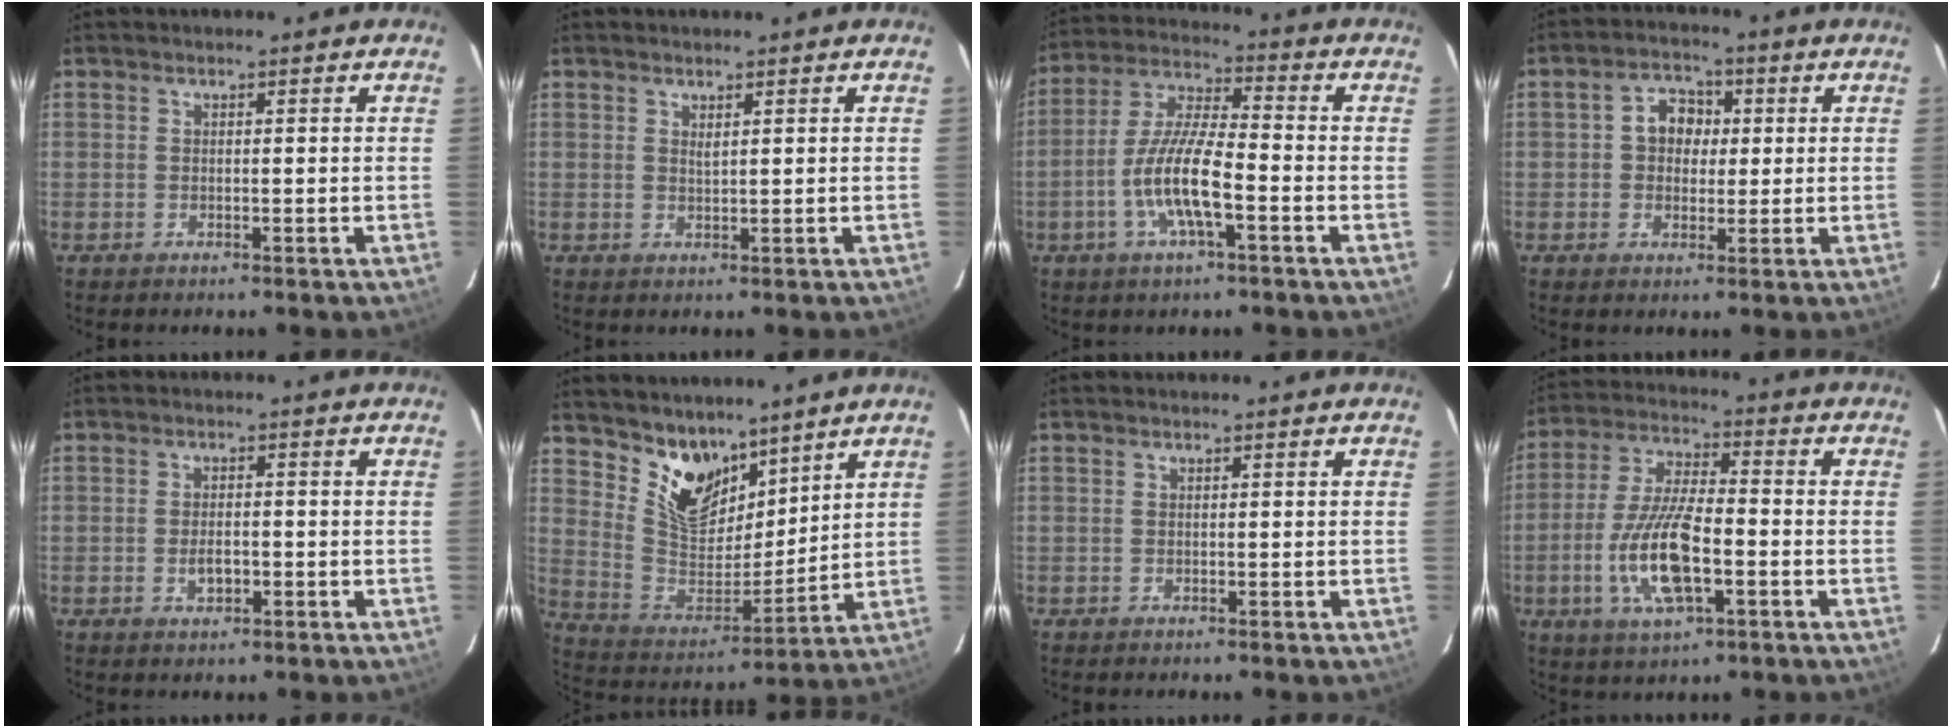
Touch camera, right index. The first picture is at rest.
{"total": 0.9, "force": [0.8, 0.2, 0.5], "torque": [-0.011, -0.001, 0.015]}
{"total": 11.3, "force": [-4.1, 2.4, 10.3], "torque": [-0.217, -0.003, -0.081]}
{"total": 5.5, "force": [0.6, 4.6, 2.9], "torque": [-0.049, 0.020, 0.011]}
{"total": 3.1, "force": [-1.0, 1.7, 2.3], "torque": [-0.044, -0.002, -0.015]}
{"total": 12.9, "force": [9.5, 6.9, 5.4], "torque": [-0.107, -0.006, 0.190]}
{"total": 0.0}
{"total": 13.8, "force": [-4.2, 4.5, 12.3], "torque": [-0.259, -0.008, -0.077]}